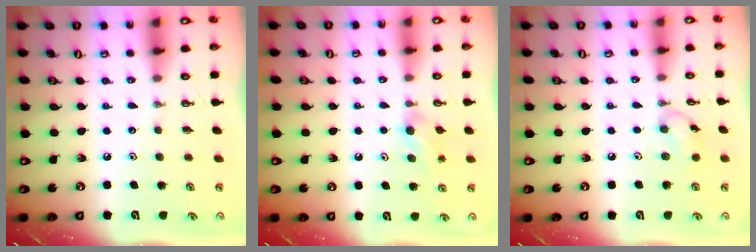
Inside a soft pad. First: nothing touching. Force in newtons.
{"total": 6.3, "press": 6.2, "slide": 1.4}
{"total": 7.1, "press": 7.1, "slide": 0.5}